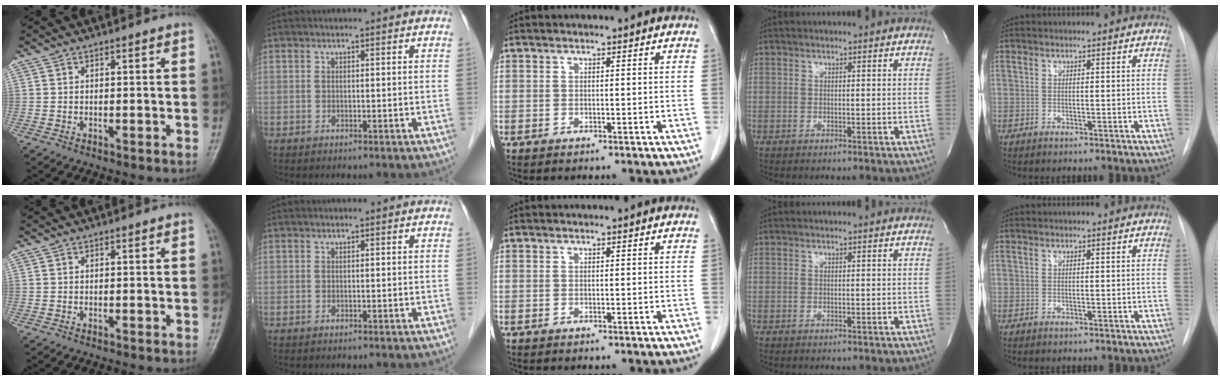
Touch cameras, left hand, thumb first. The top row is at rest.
{}